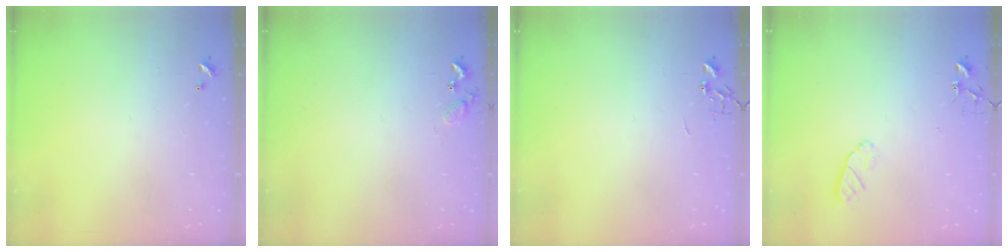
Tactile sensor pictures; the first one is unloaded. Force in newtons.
{"total": 5.5, "press": 5.5, "slide": 0.4}
{"total": 0.0}
{"total": 6.2, "press": 6.2, "slide": 0.0}